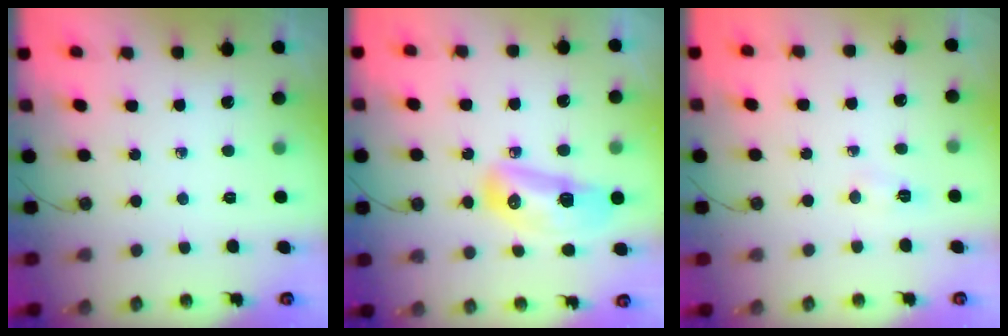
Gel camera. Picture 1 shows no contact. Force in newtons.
{"total": 14.2, "press": 12.9, "slide": 6.0}
{"total": 2.9, "press": 2.9, "slide": 0.4}